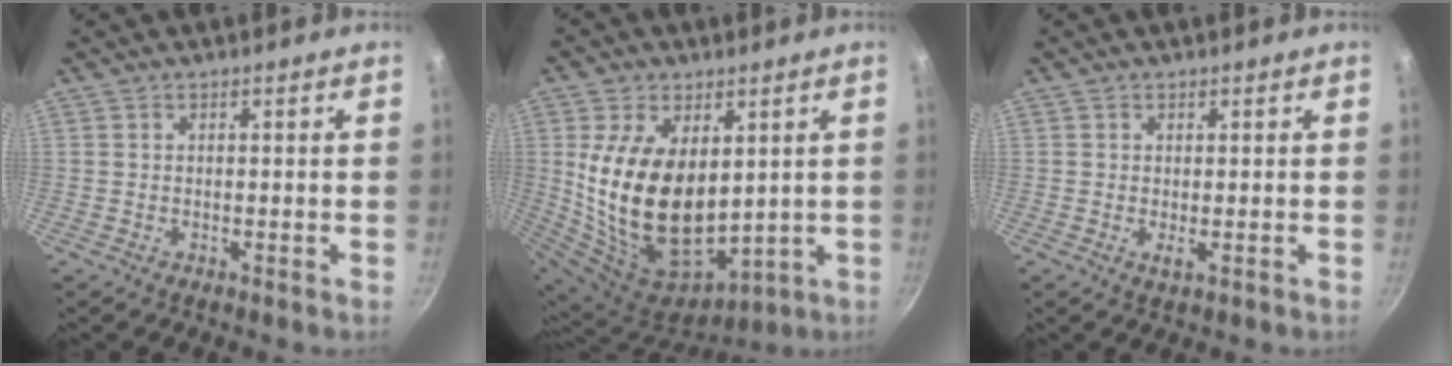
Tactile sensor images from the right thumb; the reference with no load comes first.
{"total": 22.1, "force": [2.9, 13.8, 17.0], "torque": [-0.310, -0.034, 0.077]}
{"total": 1.2, "force": [-0.1, 0.4, 1.1], "torque": [-0.021, -0.005, -0.002]}